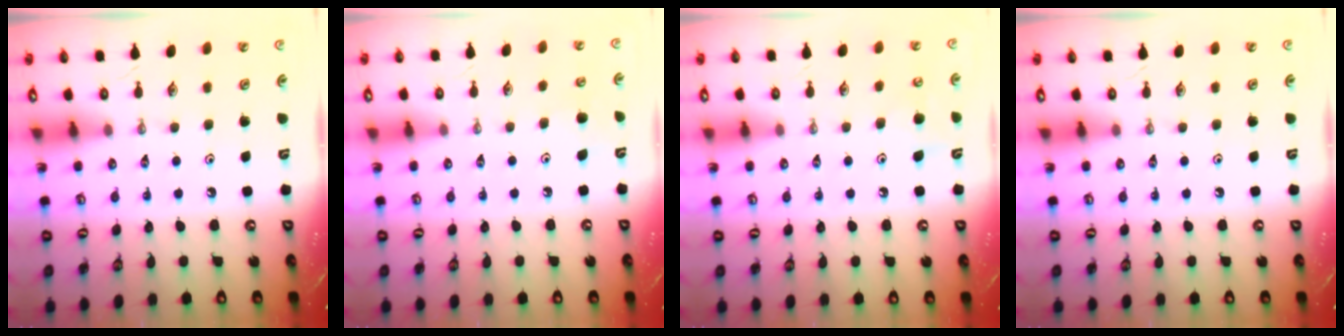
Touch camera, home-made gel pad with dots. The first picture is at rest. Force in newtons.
{"total": 5.8, "press": 5.8, "slide": 0.6}
{"total": 7.8, "press": 7.7, "slide": 1.5}
{"total": 0.0}